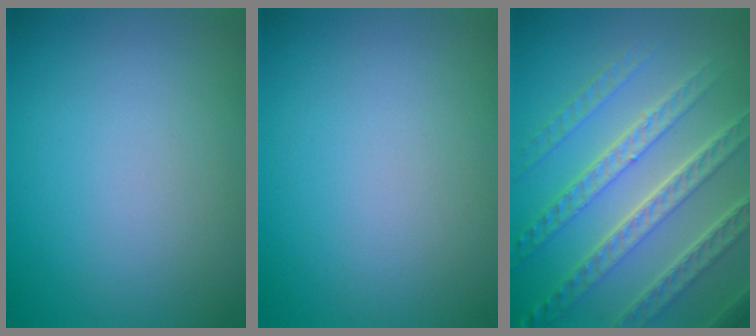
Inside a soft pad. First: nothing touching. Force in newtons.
{"total": 0.0}
{"total": 8.0, "press": 5.5, "slide": 5.9}